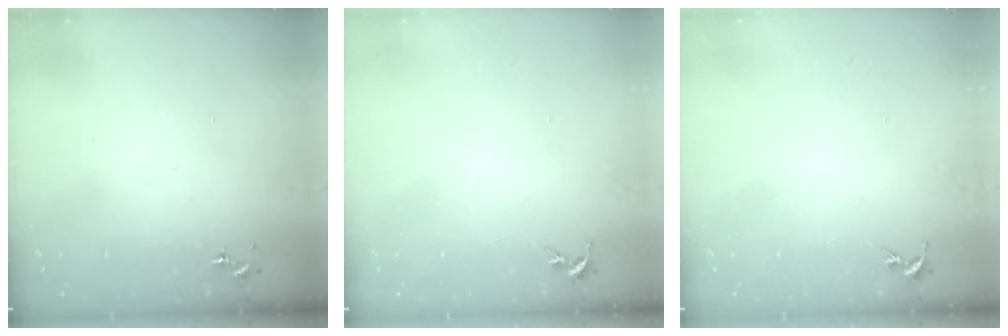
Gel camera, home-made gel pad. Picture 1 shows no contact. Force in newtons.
{"total": 0.0}
{"total": 0.0}